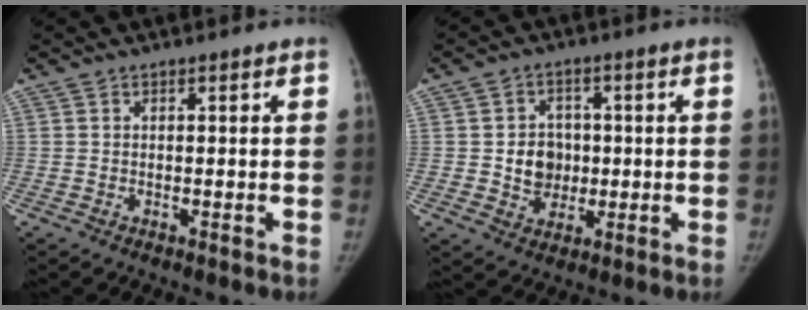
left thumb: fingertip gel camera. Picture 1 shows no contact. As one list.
[{"total": 6.9, "force": [-0.2, 6.1, 3.1], "torque": [-0.010, 0.007, -0.002]}]